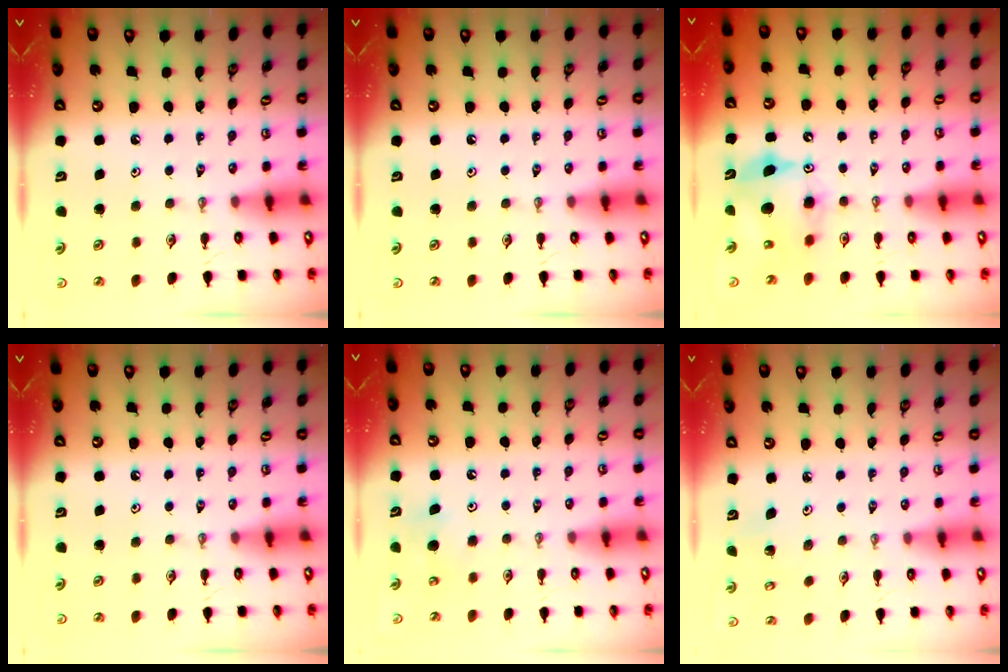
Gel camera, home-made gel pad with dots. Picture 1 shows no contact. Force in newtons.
{"total": 0.0}
{"total": 9.7, "press": 9.6, "slide": 0.5}
{"total": 0.0}
{"total": 5.4, "press": 5.3, "slide": 0.9}
{"total": 1.7, "press": 1.7, "slide": 0.1}